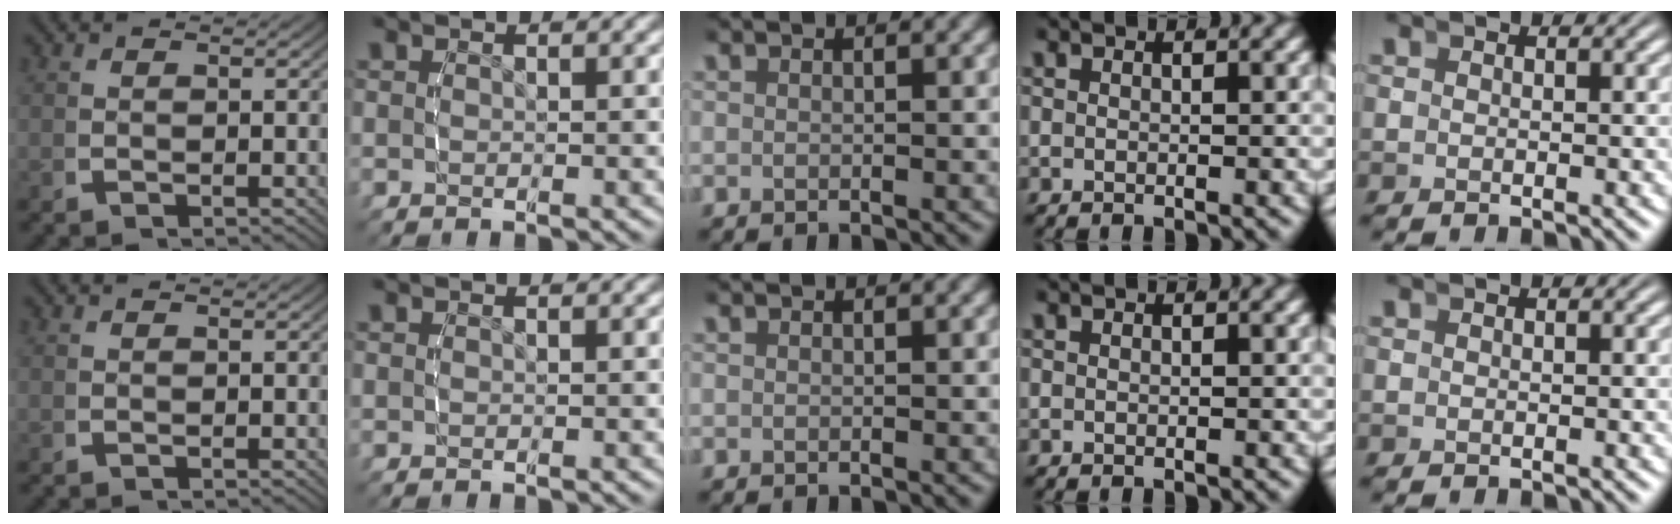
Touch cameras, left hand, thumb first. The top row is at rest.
{}